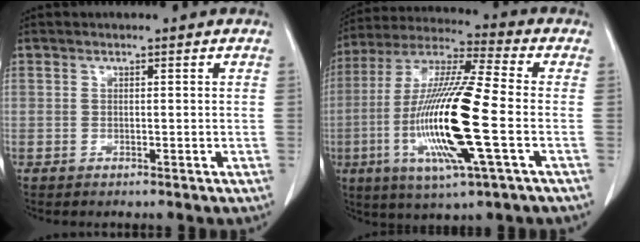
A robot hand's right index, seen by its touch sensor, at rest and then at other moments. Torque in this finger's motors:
{"motor_torque": [2.14, 0.00, 0.89, 0.19]}